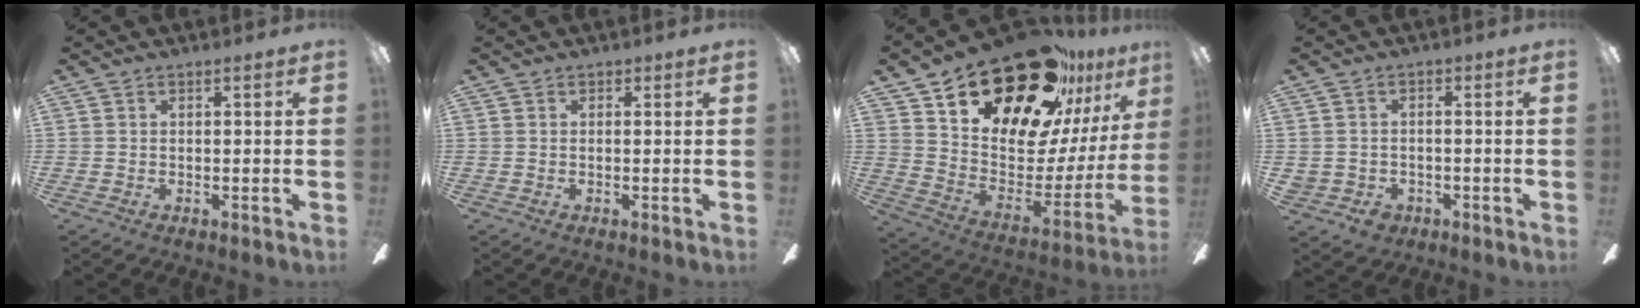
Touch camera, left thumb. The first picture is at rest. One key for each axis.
{"total": 0.0}
{"total": 25.8, "fx": 20.0, "fy": 11.0, "fz": 12.0, "tx": -0.185, "ty": -0.137, "tz": 0.354}
{"total": 3.8, "fx": -1.4, "fy": 3.5, "fz": 0.7, "tx": -0.015, "ty": 0.017, "tz": -0.024}